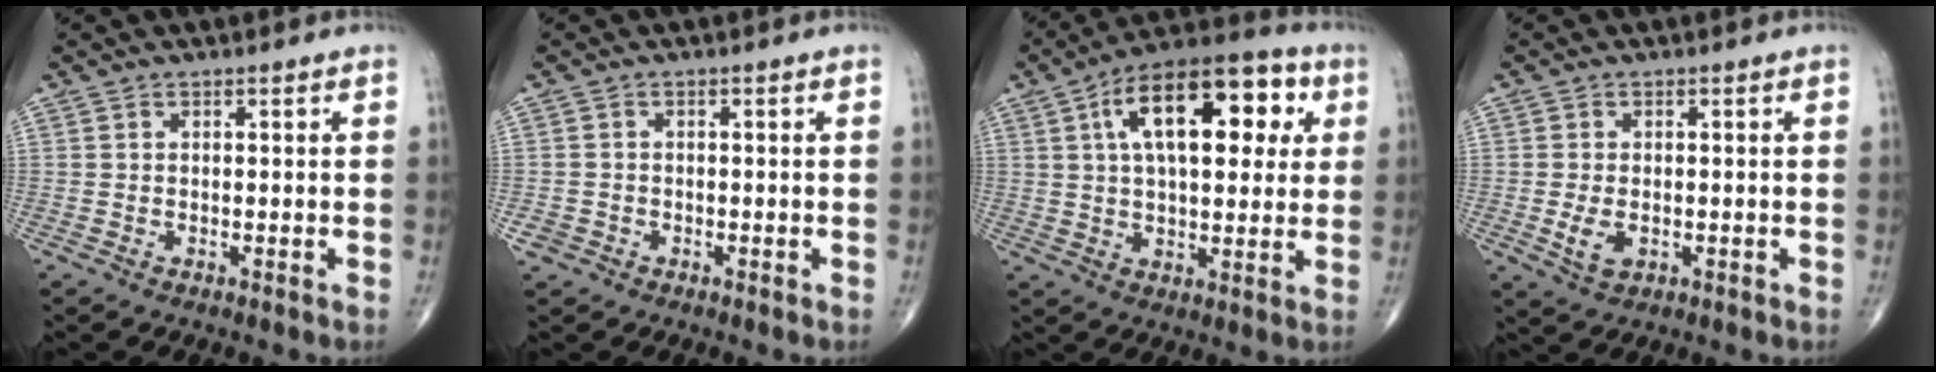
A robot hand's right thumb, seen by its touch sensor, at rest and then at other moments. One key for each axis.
{"total": 1.8, "fx": -0.9, "fy": 1.5, "fz": 0.5, "tx": -0.008, "ty": 0.006, "tz": -0.016}
{"total": 20.2, "fx": 6.0, "fy": 9.7, "fz": 16.7, "tx": -0.230, "ty": 0.017, "tz": 0.082}
{"total": 3.9, "fx": -0.7, "fy": 2.3, "fz": 3.0, "tx": -0.059, "ty": -0.007, "tz": -0.008}